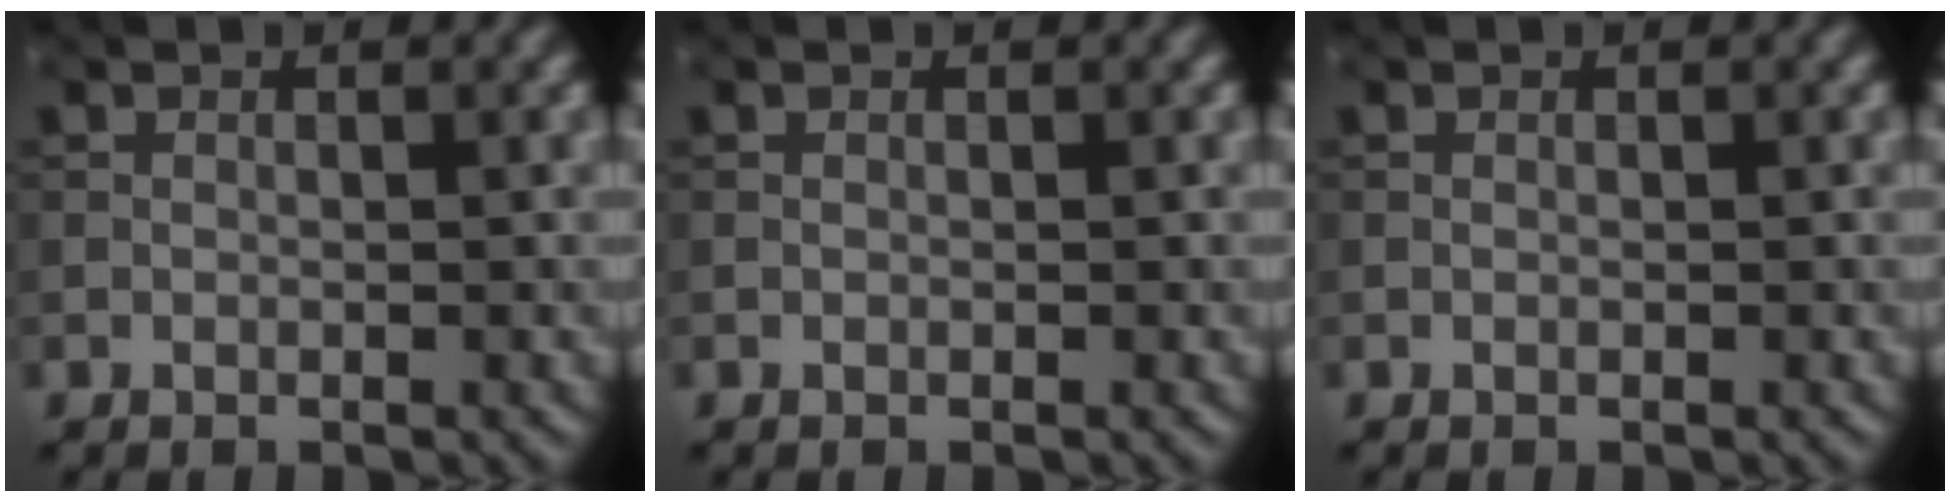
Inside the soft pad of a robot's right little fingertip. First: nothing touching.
{"total": 0.0}
{"total": 0.0}